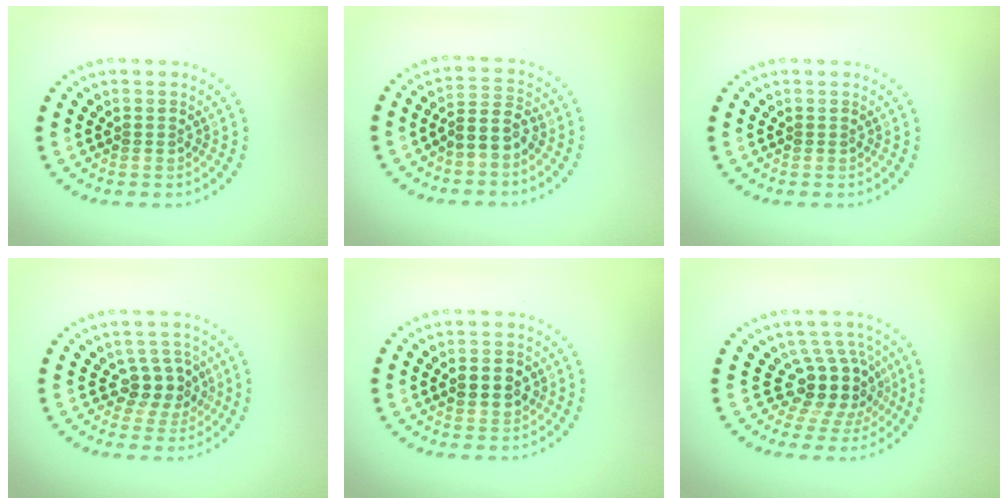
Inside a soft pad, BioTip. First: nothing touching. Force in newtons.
{"total": 2.5, "press": 1.9, "slide": 1.5}
{"total": 0.0}
{"total": 3.0, "press": 2.6, "slide": 1.4}
{"total": 2.6, "press": 2.6, "slide": 0.2}
{"total": 4.6, "press": 3.5, "slide": 3.0}